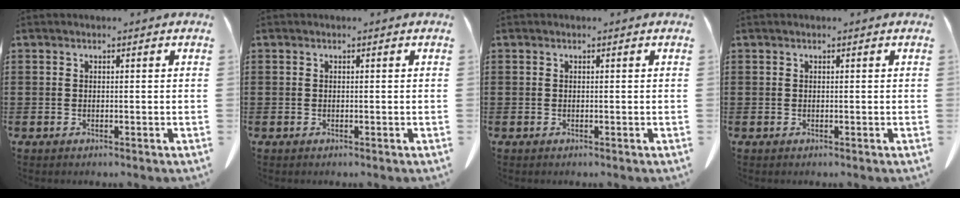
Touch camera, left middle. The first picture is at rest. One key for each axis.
{"total": 0.0}
{"total": 0.0}
{"total": 0.0}